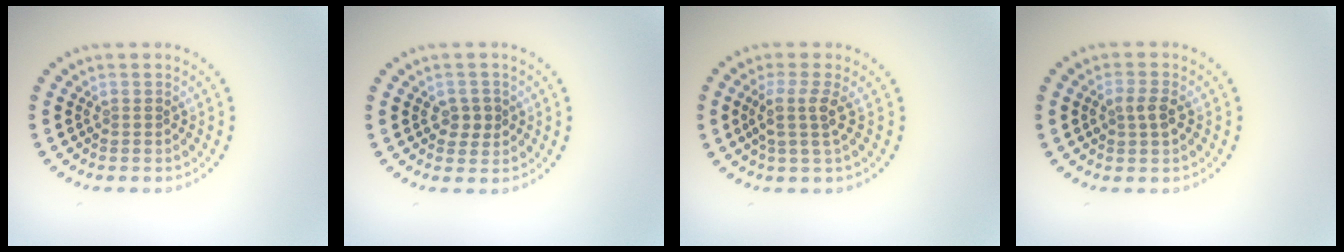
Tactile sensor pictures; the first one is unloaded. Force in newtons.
{"total": 1.9, "press": 1.8, "slide": 0.4}
{"total": 2.5, "press": 1.9, "slide": 1.6}
{"total": 1.8, "press": 1.7, "slide": 0.2}